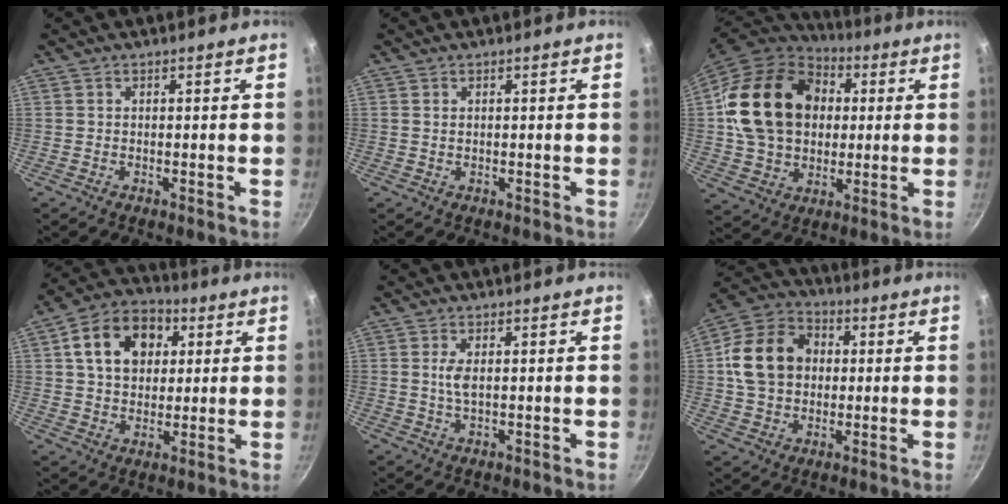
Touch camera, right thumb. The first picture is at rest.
{"total": 0.6, "force": [0.2, 0.4, 0.4], "torque": [-0.009, 0.000, 0.003]}
{"total": 22.9, "force": [3.5, 17.8, 13.9], "torque": [-0.225, 0.024, 0.066]}
{"total": 14.2, "force": [4.1, 10.5, 8.7], "torque": [-0.121, 0.013, 0.055]}
{"total": 2.7, "force": [0.4, 1.0, 2.5], "torque": [-0.055, -0.001, 0.008]}
{"total": 14.5, "force": [1.5, 11.6, 8.5], "torque": [-0.123, 0.019, 0.014]}